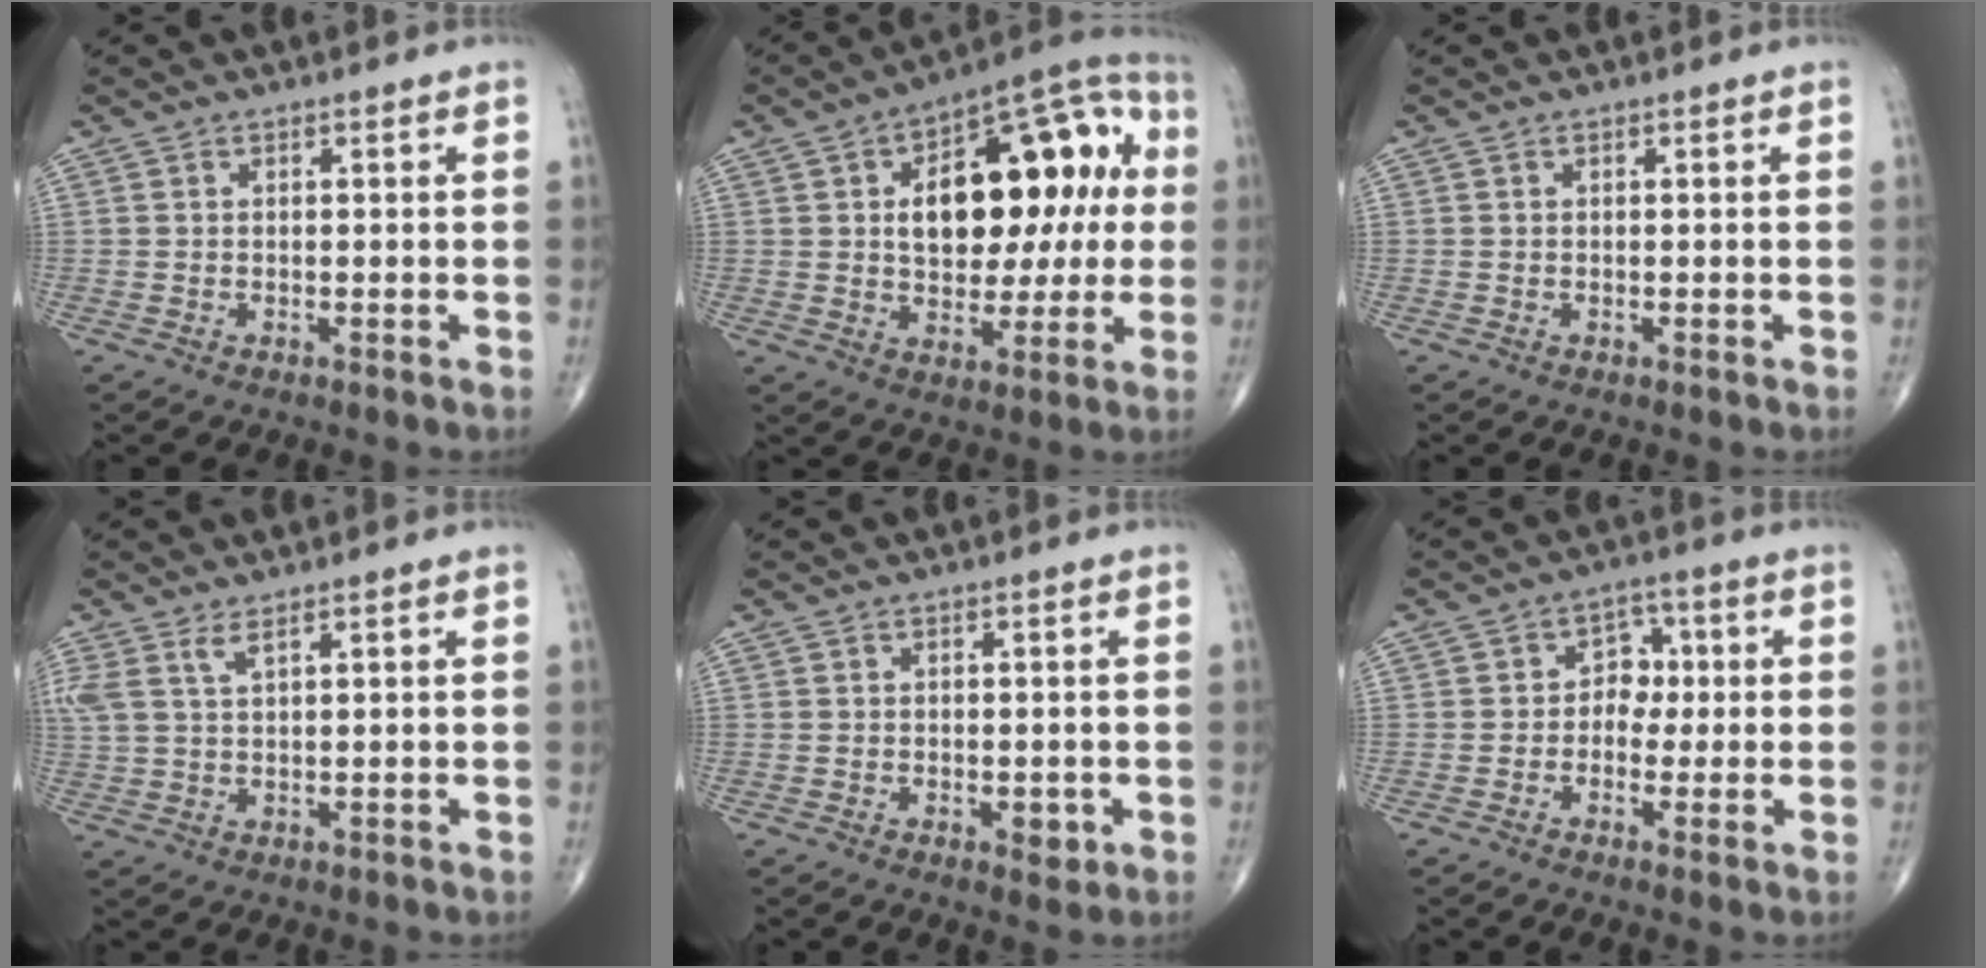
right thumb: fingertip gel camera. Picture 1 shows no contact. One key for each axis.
{"total": 23.0, "fx": 3.4, "fy": 12.7, "fz": 18.8, "tx": -0.226, "ty": 0.031, "tz": 0.047}
{"total": 0.0}
{"total": 4.2, "fx": 2.6, "fy": 1.2, "fz": 3.1, "tx": -0.080, "ty": 0.000, "tz": 0.062}
{"total": 2.5, "fx": -0.8, "fy": 1.5, "fz": 1.9, "tx": -0.016, "ty": 0.000, "tz": -0.007}
{"total": 5.3, "fx": 0.0, "fy": 4.2, "fz": 3.2, "tx": -0.007, "ty": 0.012, "tz": -0.011}